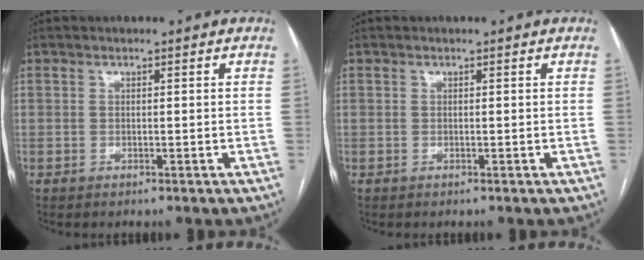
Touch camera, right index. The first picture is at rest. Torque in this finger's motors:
{"motor_torque": [0.00, 0.00, 0.00, 0.00]}